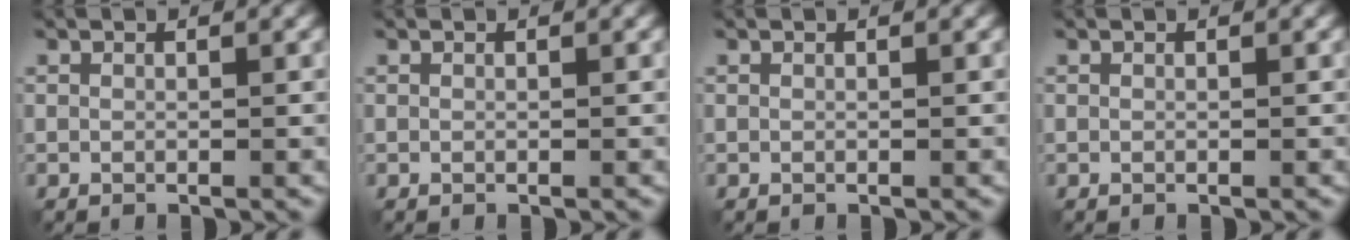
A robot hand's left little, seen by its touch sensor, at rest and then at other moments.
{"total": 0.0}
{"total": 0.0}
{"total": 0.0}